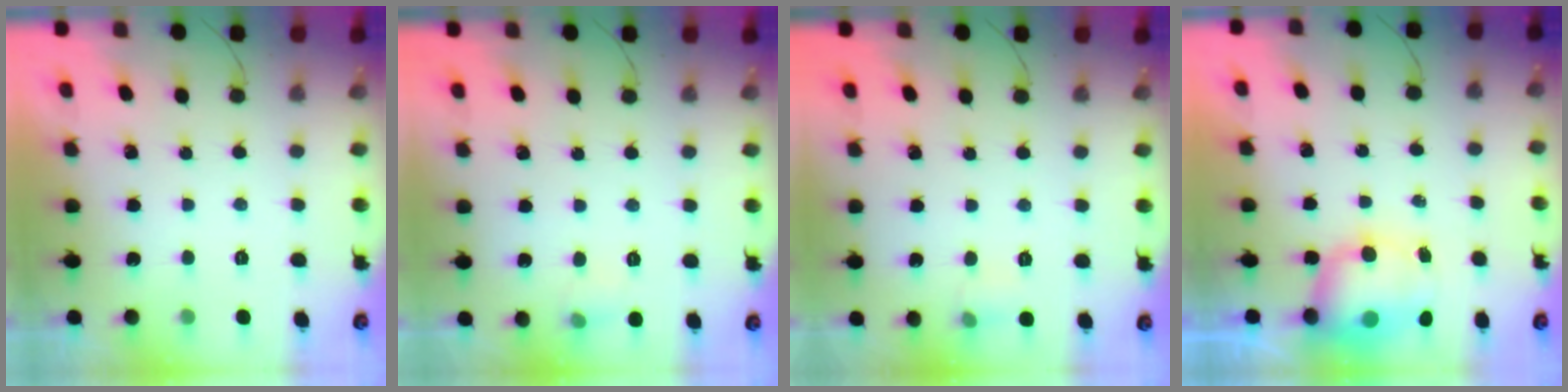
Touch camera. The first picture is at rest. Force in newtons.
{"total": 5.3, "press": 5.0, "slide": 1.5}
{"total": 5.1, "press": 4.8, "slide": 1.6}
{"total": 8.4, "press": 8.1, "slide": 2.3}